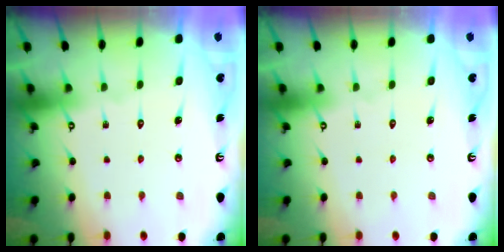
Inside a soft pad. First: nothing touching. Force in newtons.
{"total": 0.0}